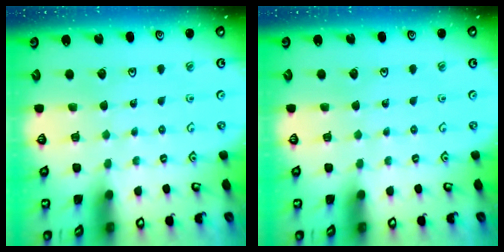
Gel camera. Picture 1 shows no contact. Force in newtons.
{"total": 0.0}